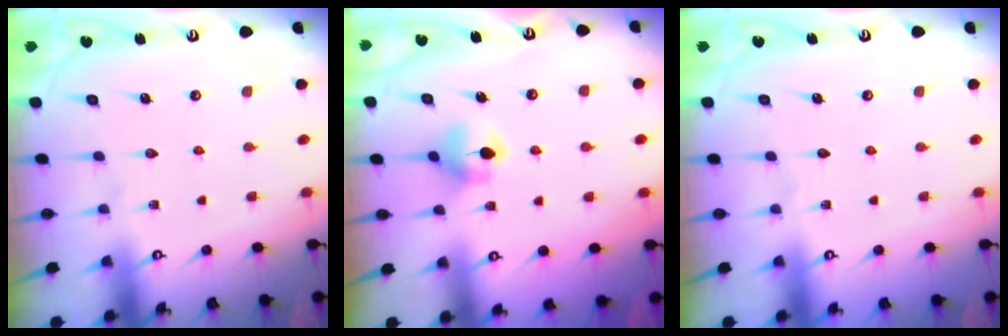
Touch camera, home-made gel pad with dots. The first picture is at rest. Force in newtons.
{"total": 5.7, "press": 5.7, "slide": 0.8}
{"total": 0.0}